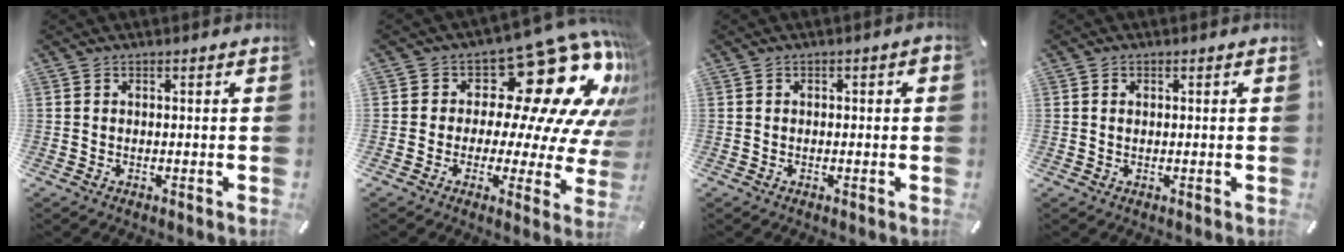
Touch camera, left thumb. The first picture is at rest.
{"total": 21.2, "force": [10.3, 10.1, 15.5], "torque": [-0.197, -0.090, 0.171]}
{"total": 0.9, "force": [-0.2, 0.4, 0.8], "torque": [-0.015, 0.003, -0.005]}
{"total": 0.8, "force": [0.1, 0.6, 0.6], "torque": [-0.013, 0.004, 0.001]}